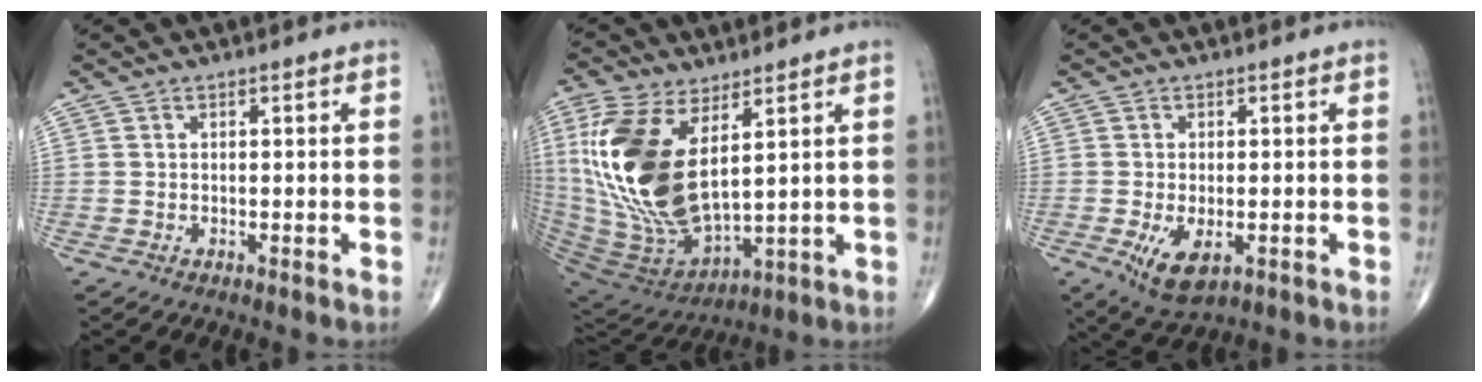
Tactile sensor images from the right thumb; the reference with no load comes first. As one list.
[{"total": 21.1, "force": [5.6, 10.4, 17.5], "torque": [-0.363, -0.037, 0.118]}, {"total": 6.6, "force": [-2.0, 3.1, 5.4], "torque": [-0.098, -0.013, -0.027]}]